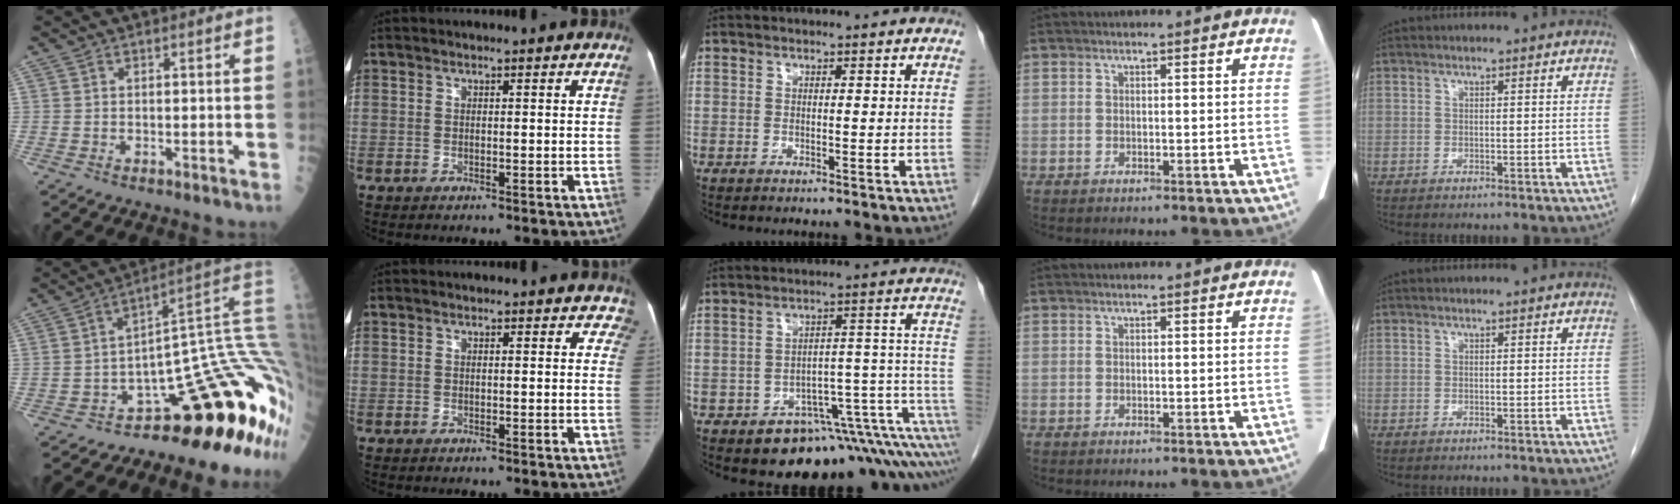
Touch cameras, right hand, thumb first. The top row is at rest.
{"thumb": {"total": 20.5, "force": [-2.7, 6.8, 19.1], "torque": [-0.105, 0.112, -0.033]}, "index": {"total": 2.4, "force": [1.8, 1.5, 0.4], "torque": [0.023, 0.001, -0.002]}, "middle": {"total": 15.2, "force": [-8.4, 6.3, 11.1], "torque": [-0.050, 0.078, -0.100]}}